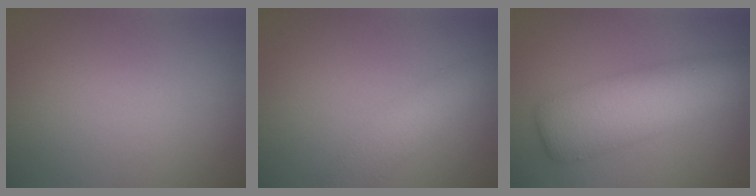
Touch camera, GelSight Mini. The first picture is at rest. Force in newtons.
{"total": 3.1, "press": 3.1, "slide": 0.1}
{"total": 7.6, "press": 7.6, "slide": 0.2}